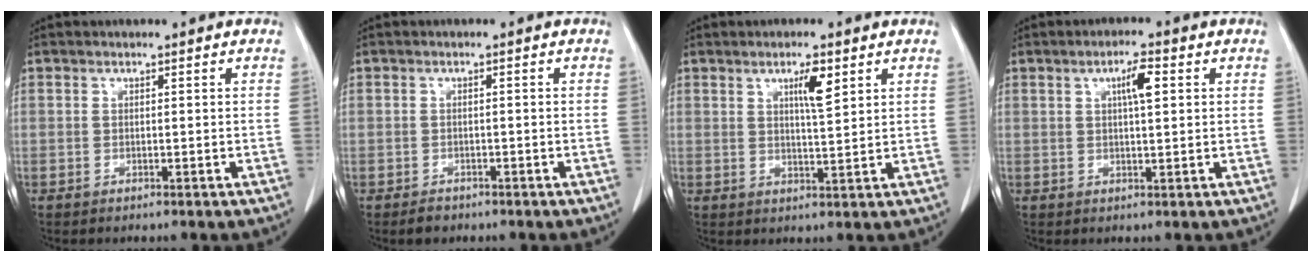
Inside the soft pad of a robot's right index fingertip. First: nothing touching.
{"total": 1.8, "force": [-1.4, 1.2, 0.4], "torque": [-0.011, 0.001, -0.019]}
{"total": 4.4, "force": [2.2, 0.5, 3.7], "torque": [-0.063, -0.002, 0.038]}
{"total": 4.0, "force": [1.3, 0.7, 3.7], "torque": [-0.064, 0.004, 0.021]}